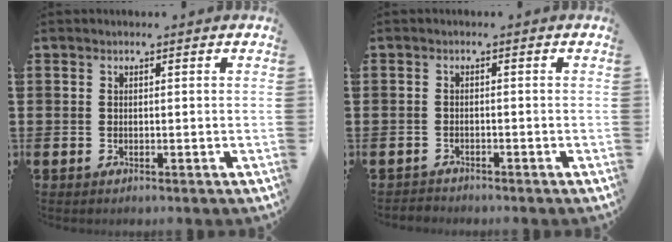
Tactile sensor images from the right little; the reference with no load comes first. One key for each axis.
{"total": 1.0, "fx": -0.9, "fy": 0.1, "fz": -0.2, "tx": 0.000, "ty": 0.002, "tz": -0.021}